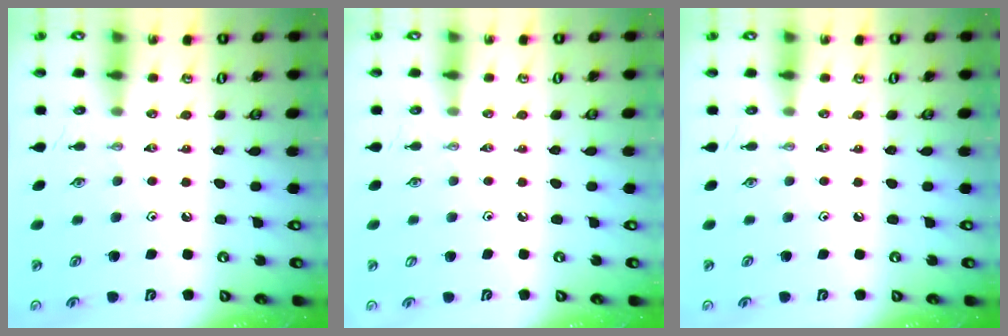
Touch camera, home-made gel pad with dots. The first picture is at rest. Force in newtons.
{"total": 0.7, "press": 0.1, "slide": 0.7}
{"total": 0.0}